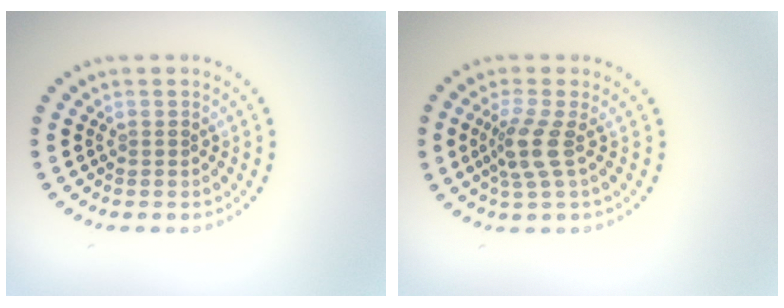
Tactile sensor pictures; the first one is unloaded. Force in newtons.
{"total": 2.7, "press": 2.0, "slide": 1.7}